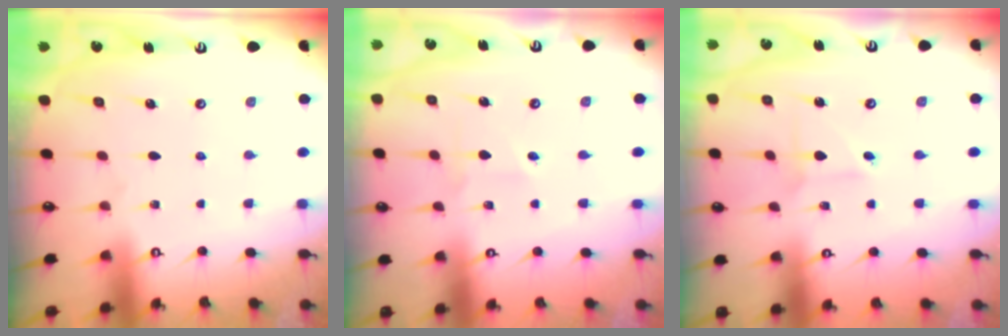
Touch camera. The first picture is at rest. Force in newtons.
{"total": 1.9, "press": 1.7, "slide": 1.0}
{"total": 1.8, "press": 1.8, "slide": 0.2}